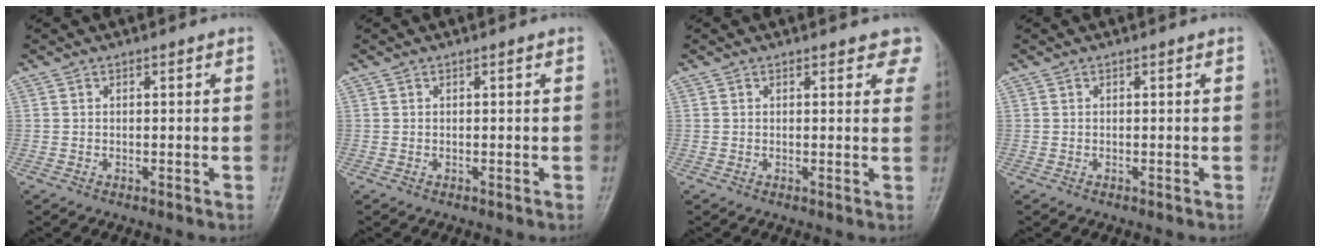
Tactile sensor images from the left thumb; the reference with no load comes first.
{"total": 0.0}
{"total": 4.5, "force": [3.5, 2.1, 1.9], "torque": [0.013, -0.012, 0.025]}
{"total": 0.0}